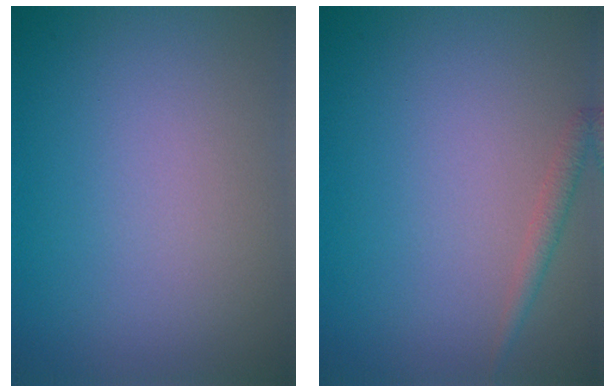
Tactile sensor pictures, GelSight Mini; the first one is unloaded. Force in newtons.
{"total": 1.3, "press": 1.3, "slide": 0.1}